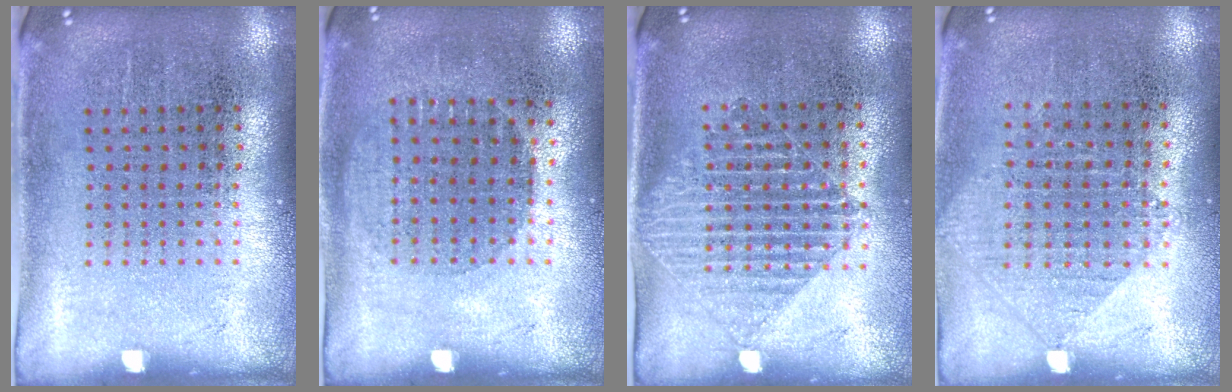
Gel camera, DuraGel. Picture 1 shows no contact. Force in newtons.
{"total": 0.9, "press": 0.8, "slide": 0.4}
{"total": 1.5, "press": 1.3, "slide": 0.7}
{"total": 0.5, "press": 0.5, "slide": 0.2}